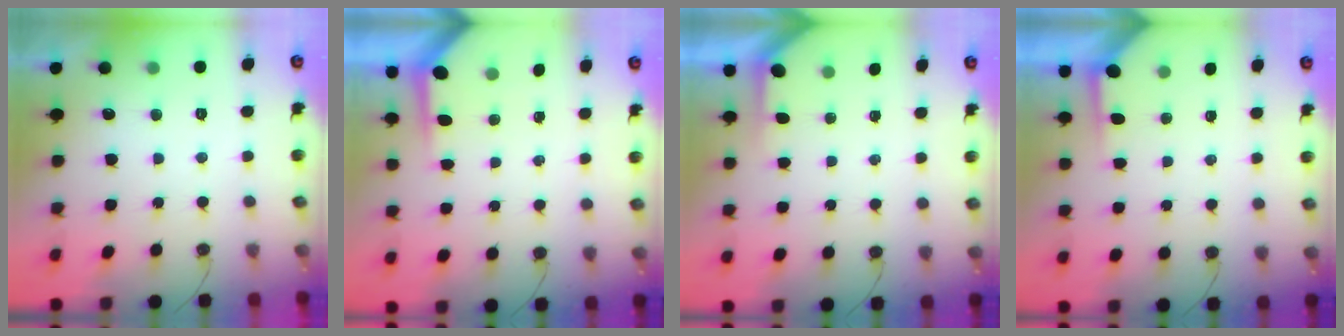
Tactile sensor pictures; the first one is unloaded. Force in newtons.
{"total": 4.0, "press": 4.0, "slide": 0.3}
{"total": 1.9, "press": 1.9, "slide": 0.2}
{"total": 3.8, "press": 3.8, "slide": 0.4}